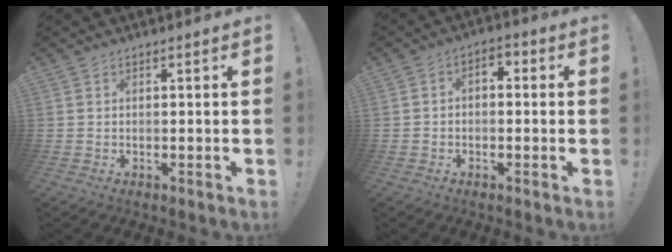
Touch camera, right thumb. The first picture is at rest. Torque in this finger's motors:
{"motor_torque": [-0.19, 0.17, -0.27, 0.24, 0.12]}